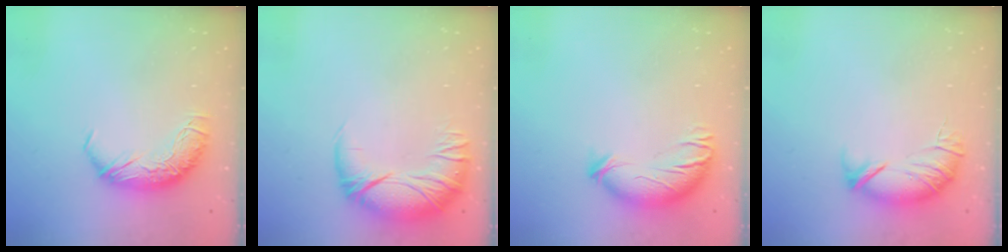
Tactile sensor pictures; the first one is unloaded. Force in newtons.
{"total": 2.7, "press": 0.9, "slide": 2.5}
{"total": 3.8, "press": 3.0, "slide": 2.3}
{"total": 4.3, "press": 3.8, "slide": 1.9}